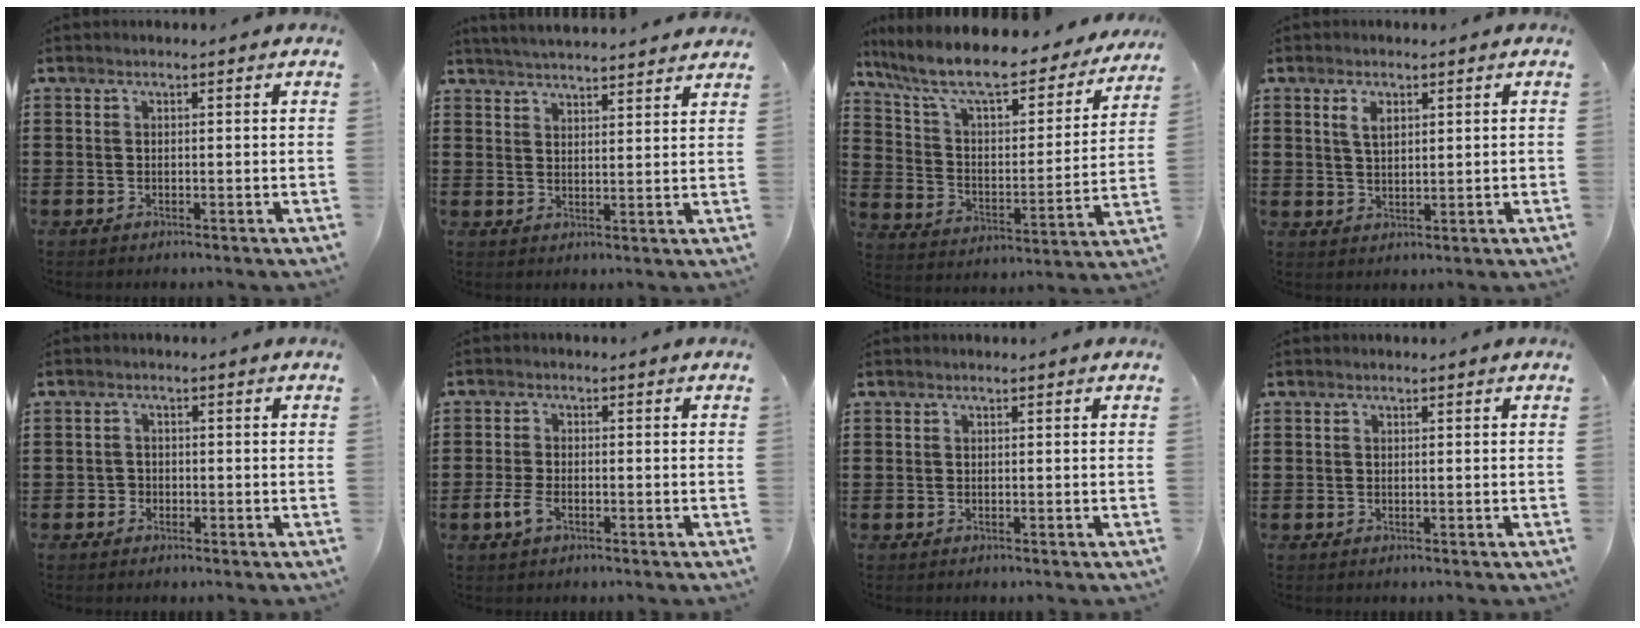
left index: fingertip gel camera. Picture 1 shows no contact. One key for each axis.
{"total": 3.8, "fx": 3.8, "fy": -0.5, "fz": 0.4, "tx": -0.020, "ty": -0.018, "tz": 0.067}
{"total": 10.2, "fx": 8.6, "fy": 1.7, "fz": 5.2, "tx": -0.136, "ty": -0.056, "tz": 0.147}
{"total": 3.0, "fx": 1.3, "fy": 1.5, "fz": 2.2, "tx": -0.049, "ty": 0.007, "tz": 0.024}
{"total": 1.5, "fx": -0.9, "fy": 1.2, "fz": 0.1, "tx": -0.007, "ty": 0.003, "tz": -0.021}
{"total": 3.6, "fx": -1.7, "fy": 1.7, "fz": 2.6, "tx": -0.066, "ty": -0.004, "tz": -0.036}
{"total": 0.0}
{"total": 0.0}